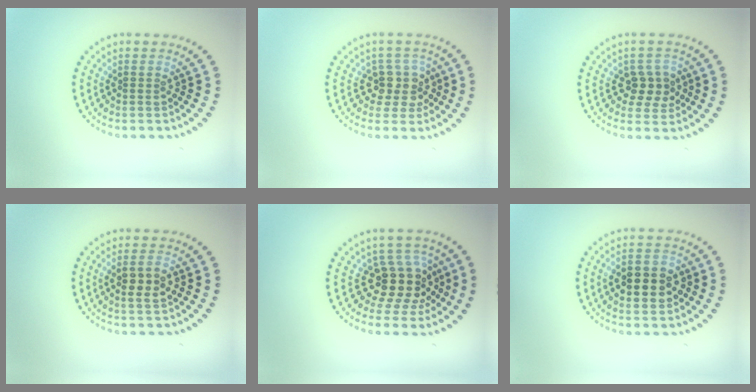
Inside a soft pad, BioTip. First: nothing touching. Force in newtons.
{"total": 3.1, "press": 2.5, "slide": 1.9}
{"total": 2.7, "press": 2.5, "slide": 1.0}
{"total": 2.5, "press": 2.4, "slide": 0.6}
{"total": 4.3, "press": 3.4, "slide": 2.6}
{"total": 4.6, "press": 4.6, "slide": 0.2}